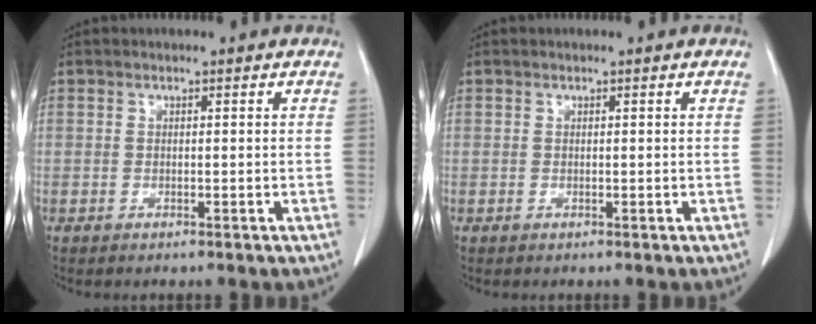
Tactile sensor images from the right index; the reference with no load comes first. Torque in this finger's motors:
{"motor_torque": [0.00, 0.02, 0.00, 0.00]}